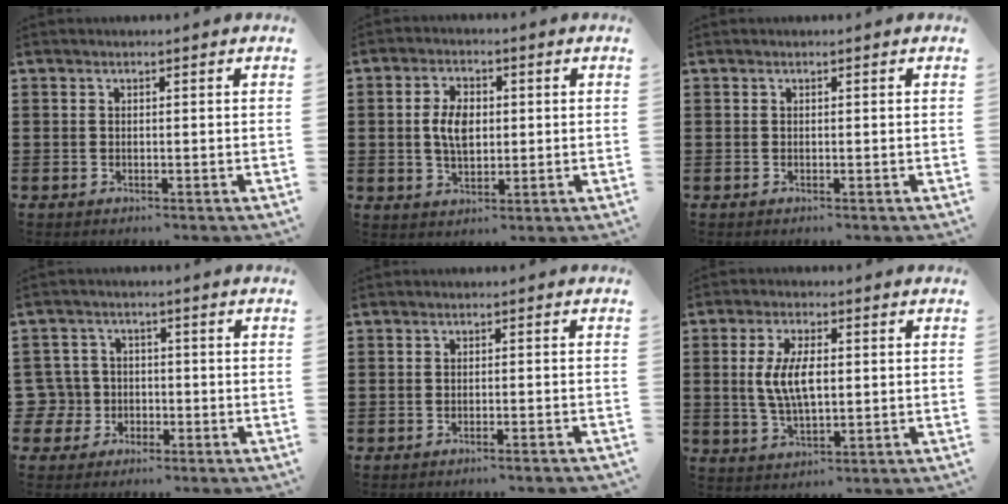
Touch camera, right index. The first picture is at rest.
{"total": 5.3, "force": [0.3, 3.2, 4.3], "torque": [-0.088, 0.006, 0.000]}
{"total": 0.0}
{"total": 5.0, "force": [-1.5, 4.7, 0.9], "torque": [-0.055, 0.004, -0.036]}
{"total": 1.1, "force": [-1.0, -0.2, 0.5], "torque": [-0.008, 0.000, -0.019]}
{"total": 6.8, "force": [0.4, 2.9, 6.1], "torque": [-0.132, 0.005, 0.001]}